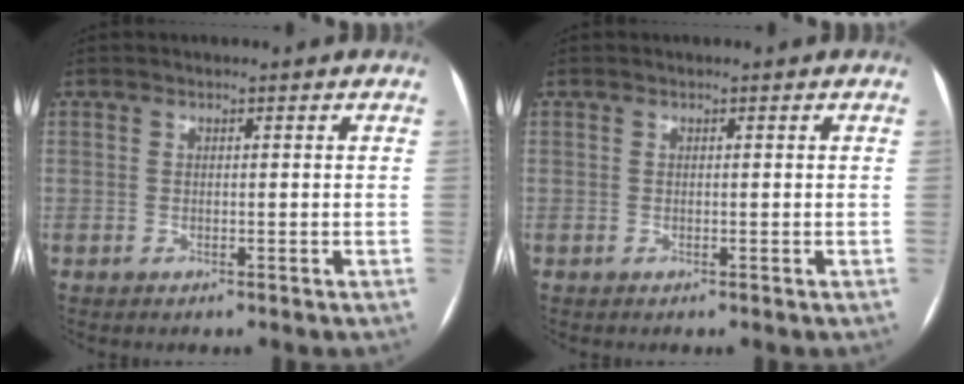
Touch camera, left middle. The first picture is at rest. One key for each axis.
{"total": 0.0}